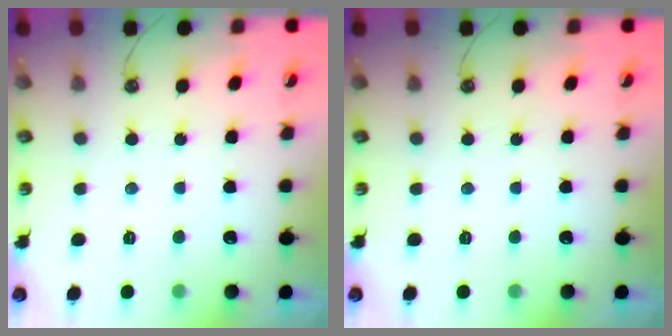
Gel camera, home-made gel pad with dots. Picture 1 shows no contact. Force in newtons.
{"total": 0.0}